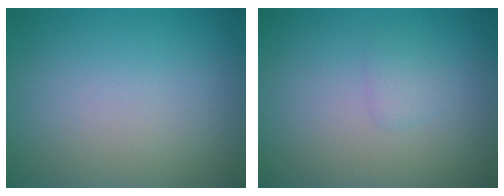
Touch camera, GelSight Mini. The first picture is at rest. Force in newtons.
{"total": 0.9, "press": 0.9, "slide": 0.1}